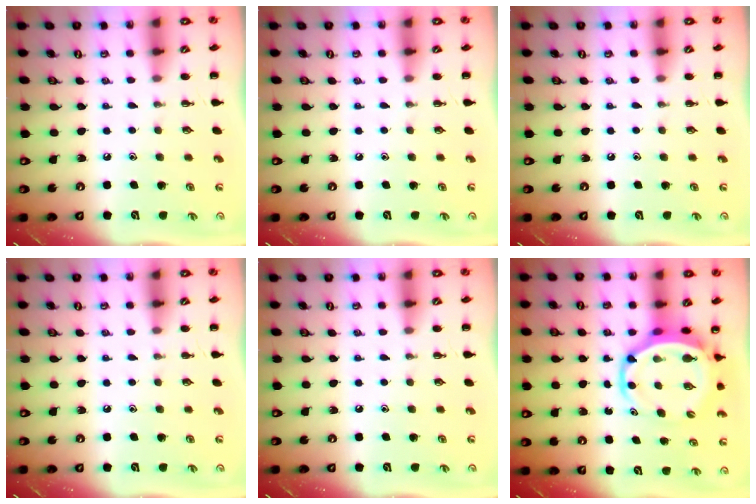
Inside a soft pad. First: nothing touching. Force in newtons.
{"total": 0.0}
{"total": 0.0}
{"total": 0.0}
{"total": 0.0}
{"total": 7.1, "press": 6.7, "slide": 2.1}